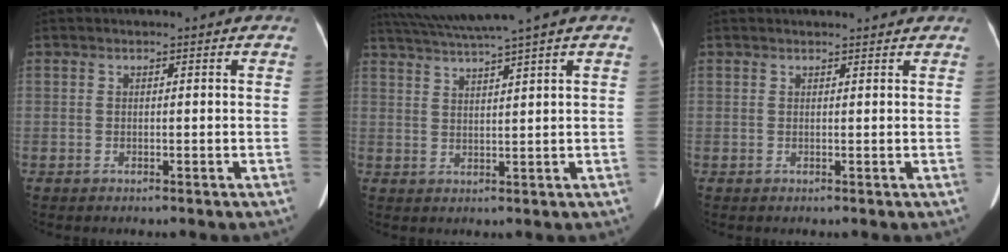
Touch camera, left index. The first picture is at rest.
{"total": 7.5, "force": [6.3, -1.8, 3.7], "torque": [-0.067, 0.014, 0.104]}
{"total": 3.0, "force": [3.0, 0.4, 0.6], "torque": [-0.010, 0.015, 0.034]}